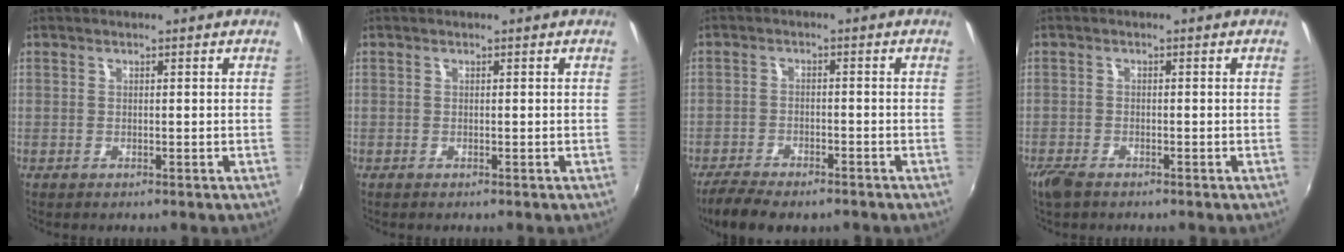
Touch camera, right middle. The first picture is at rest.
{"total": 0.0}
{"total": 9.6, "force": [-7.7, 2.8, 4.9], "torque": [-0.121, -0.031, -0.130]}
{"total": 3.4, "force": [-2.6, 1.2, 1.7], "torque": [-0.044, -0.011, -0.053]}